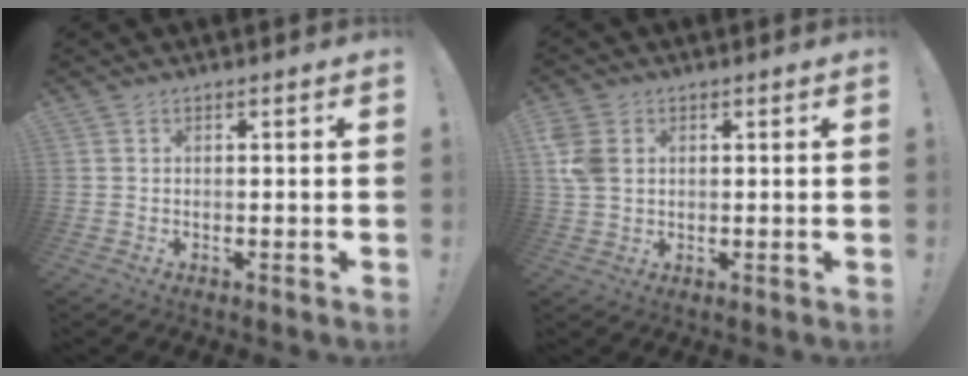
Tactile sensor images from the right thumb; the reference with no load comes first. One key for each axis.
{"total": 6.7, "fx": 2.0, "fy": 5.0, "fz": 4.1, "tx": -0.088, "ty": -0.002, "tz": 0.038}